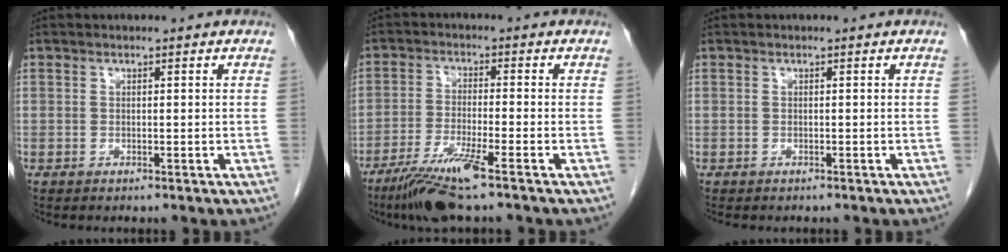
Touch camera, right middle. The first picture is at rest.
{"total": 8.1, "force": [-5.3, 0.0, 6.2], "torque": [-0.122, -0.025, -0.100]}
{"total": 2.0, "force": [-1.7, 0.8, 0.8], "torque": [-0.014, -0.003, -0.017]}